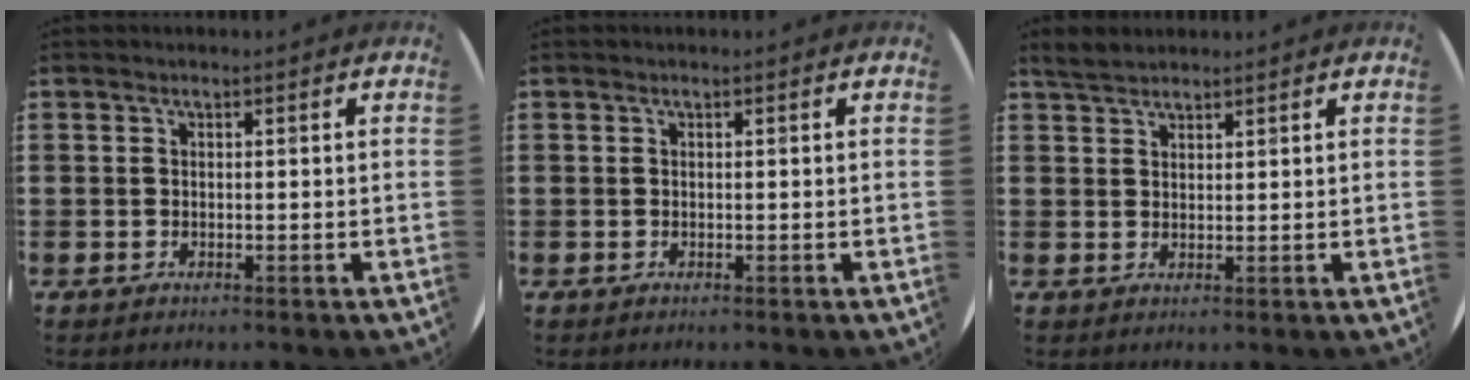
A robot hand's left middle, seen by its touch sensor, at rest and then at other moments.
{"total": 0.0}
{"total": 2.5, "force": [2.3, 0.7, 0.6], "torque": [-0.015, 0.005, 0.045]}